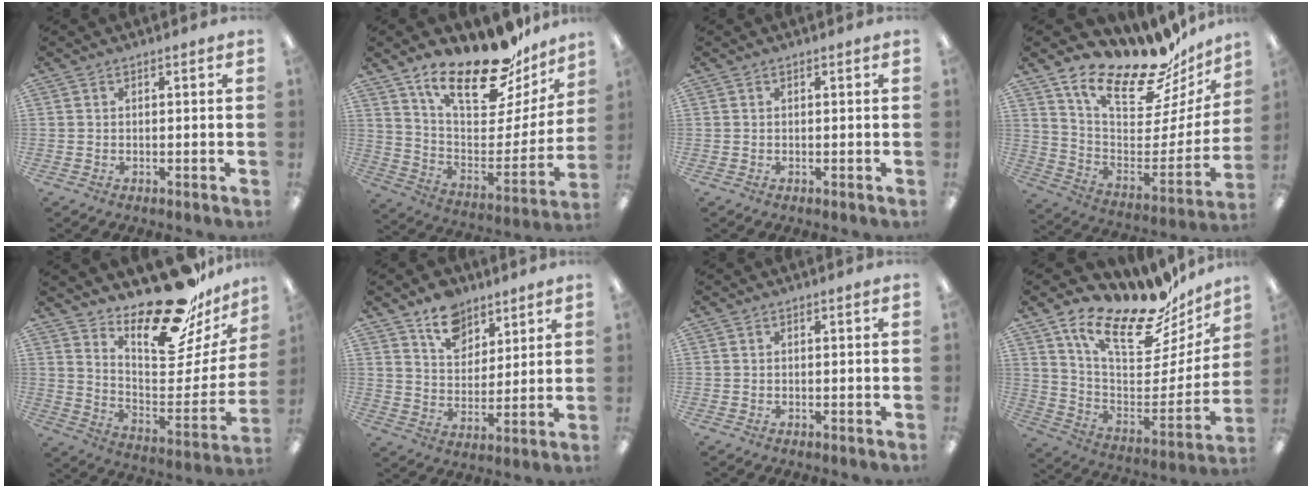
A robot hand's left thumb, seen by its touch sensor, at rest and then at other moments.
{"total": 22.7, "force": [17.7, 7.6, 12.1], "torque": [-0.177, -0.132, 0.301]}
{"total": 0.0}
{"total": 21.2, "force": [17.8, 6.1, 9.6], "torque": [-0.152, -0.147, 0.300]}
{"total": 24.3, "force": [19.4, 7.8, 12.3], "torque": [-0.161, -0.143, 0.325]}
{"total": 11.0, "force": [8.0, 6.7, 3.4], "torque": [-0.041, -0.050, 0.147]}
{"total": 0.0}
{"total": 21.9, "force": [17.0, 7.3, 11.6], "torque": [-0.172, -0.135, 0.282]}